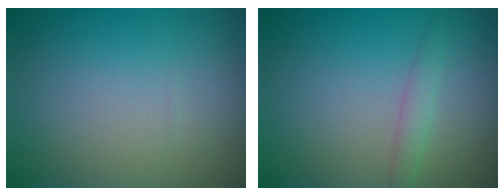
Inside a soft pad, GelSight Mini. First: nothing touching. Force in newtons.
{"total": 1.4, "press": 1.4, "slide": 0.0}